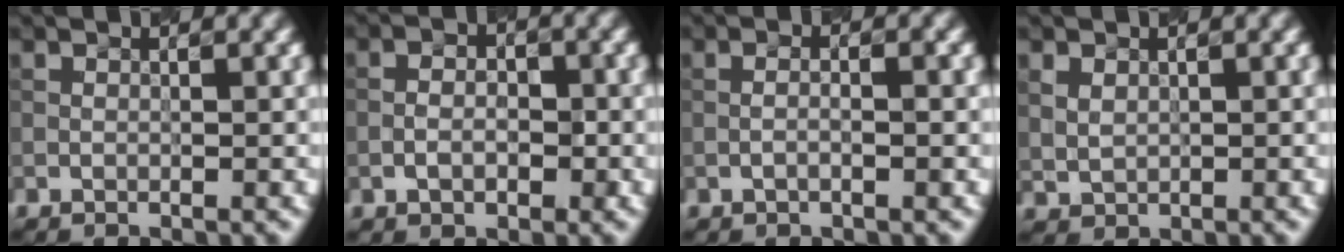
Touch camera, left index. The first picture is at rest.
{"total": 1.9, "force": [-0.8, 1.1, 1.3], "torque": [-0.019, 0.006, -0.011]}
{"total": 1.2, "force": [-0.3, 0.2, 1.1], "torque": [-0.015, 0.001, -0.005]}
{"total": 0.9, "force": [0.5, 0.7, 0.1], "torque": [-0.017, 0.002, 0.024]}